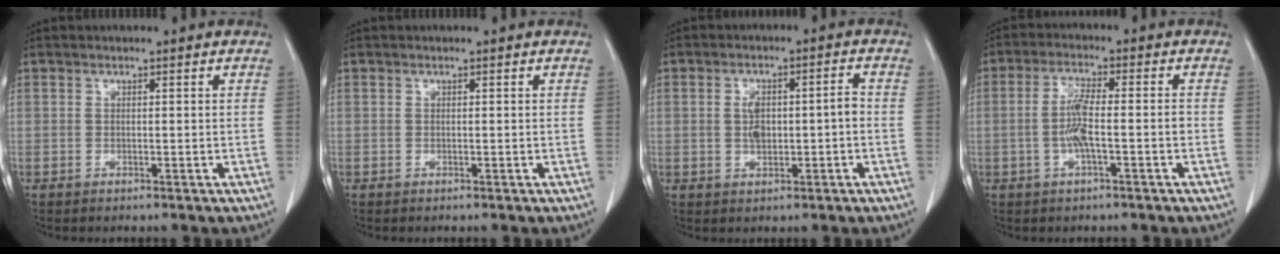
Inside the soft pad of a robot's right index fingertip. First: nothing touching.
{"total": 0.0}
{"total": 5.3, "force": [-0.4, 1.9, 4.9], "torque": [-0.096, 0.015, -0.004]}
{"total": 5.6, "force": [-1.3, 0.7, 5.4], "torque": [-0.110, 0.008, -0.023]}